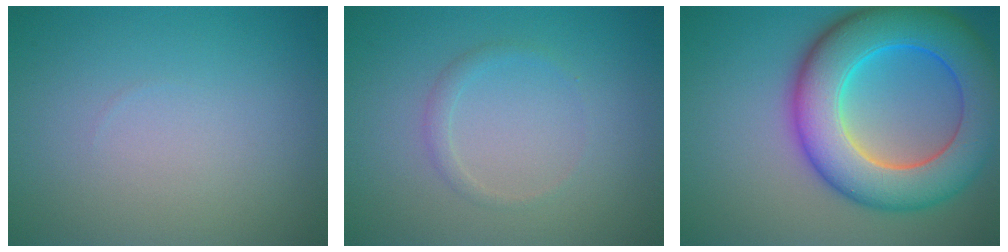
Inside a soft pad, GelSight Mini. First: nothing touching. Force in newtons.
{"total": 1.1, "press": 1.1, "slide": 0.0}
{"total": 11.1, "press": 11.1, "slide": 0.5}